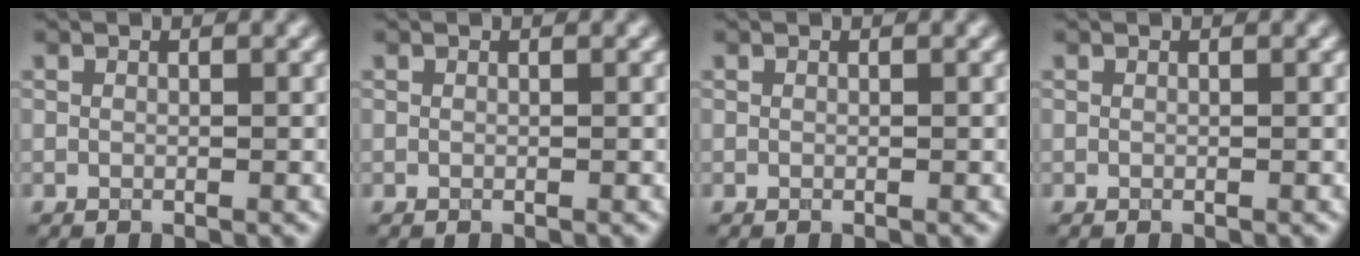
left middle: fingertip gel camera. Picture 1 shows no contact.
{"total": 0.0}
{"total": 0.0}
{"total": 0.0}